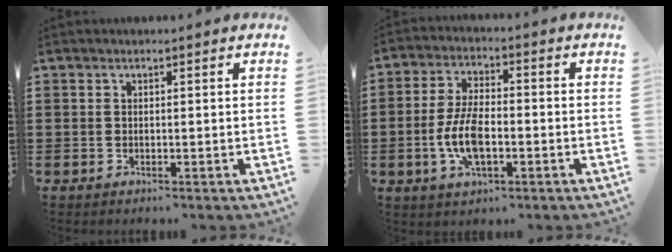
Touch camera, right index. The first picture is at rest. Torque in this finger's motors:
{"motor_torque": [2.14, 0.00, 1.05, 0.21]}